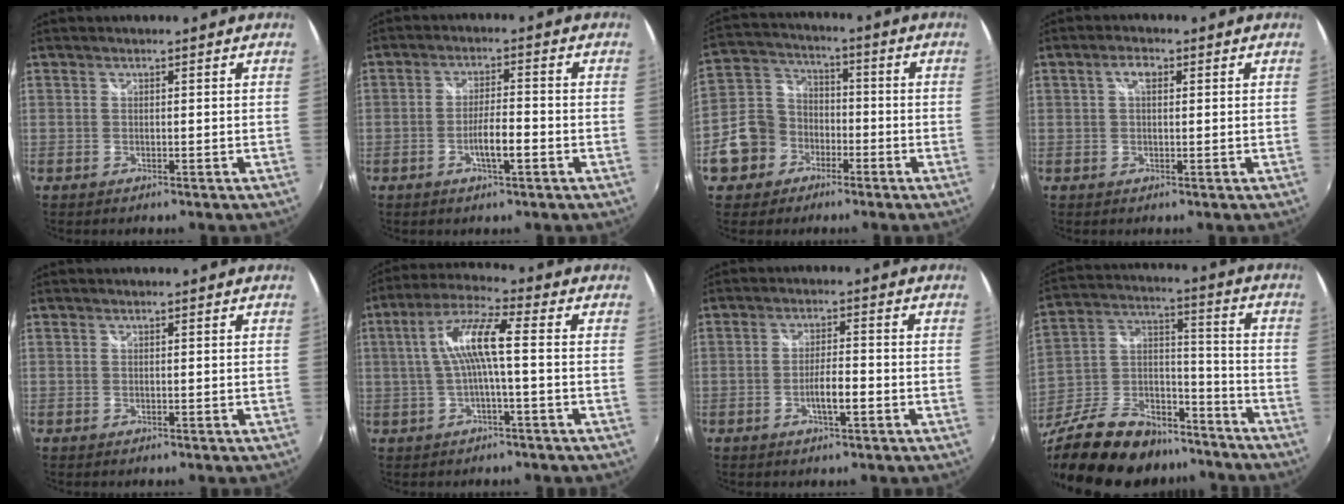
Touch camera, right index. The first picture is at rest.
{"total": 5.0, "force": [-2.1, 0.9, 4.5], "torque": [-0.084, -0.001, -0.035]}
{"total": 11.1, "force": [-5.2, 9.3, 3.2], "torque": [-0.099, 0.030, -0.086]}
{"total": 2.5, "force": [0.7, 1.2, 2.0], "torque": [-0.036, 0.008, 0.010]}
{"total": 0.0}
{"total": 8.5, "force": [-0.2, 0.7, 8.5], "torque": [-0.172, 0.015, -0.001]}
{"total": 4.3, "force": [-1.8, 0.8, 3.8], "torque": [-0.072, 0.000, -0.030]}
{"total": 29.2, "force": [-22.2, 13.1, 13.6], "torque": [-0.299, 0.023, -0.343]}